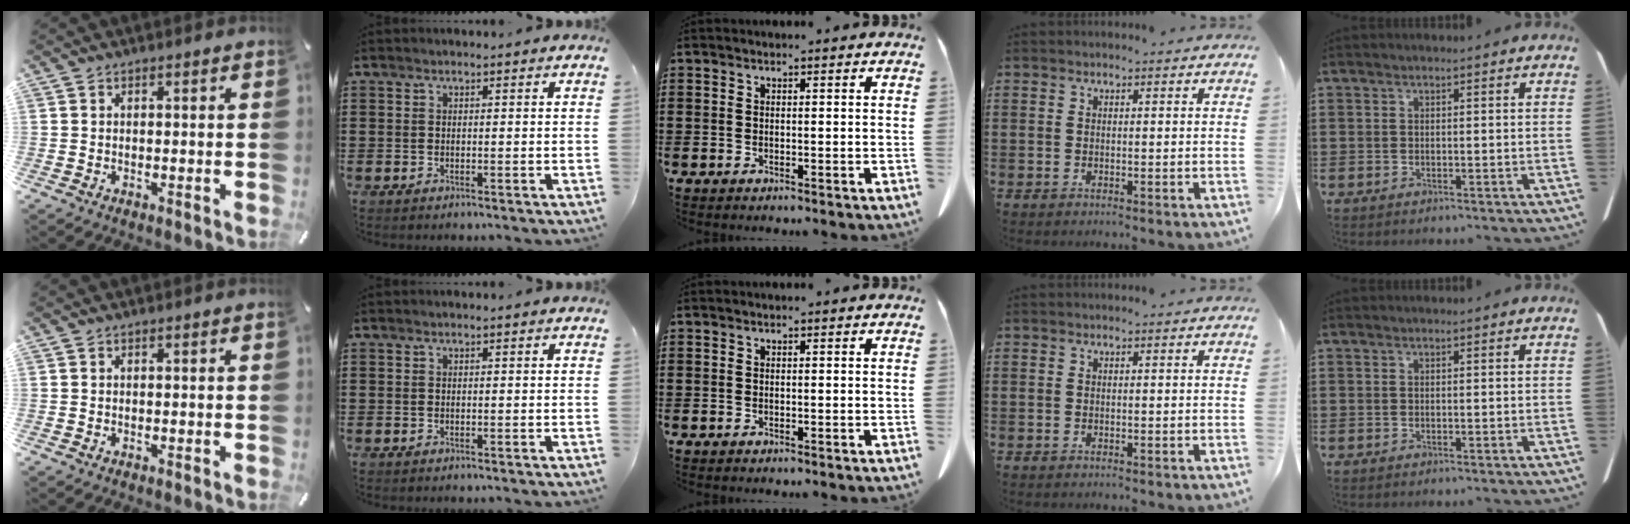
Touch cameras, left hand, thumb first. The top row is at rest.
{}